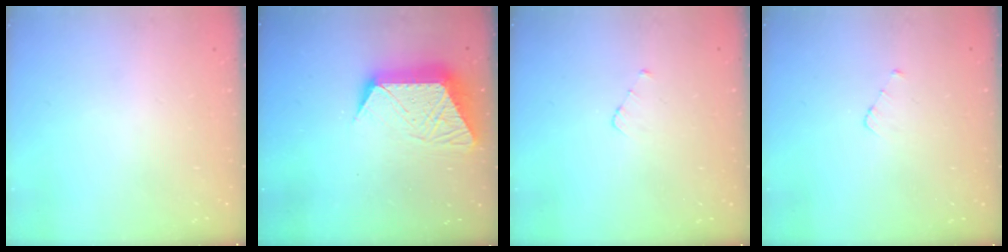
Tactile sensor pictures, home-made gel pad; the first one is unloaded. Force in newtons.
{"total": 12.7, "press": 12.7, "slide": 0.9}
{"total": 2.7, "press": 2.7, "slide": 0.3}
{"total": 2.7, "press": 2.7, "slide": 0.3}